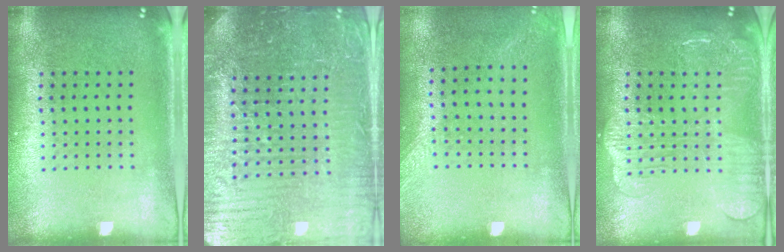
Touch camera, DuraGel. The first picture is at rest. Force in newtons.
{"total": 5.2, "press": 5.0, "slide": 1.7}
{"total": 1.3, "press": 1.1, "slide": 0.7}
{"total": 2.0, "press": 2.0, "slide": 0.4}